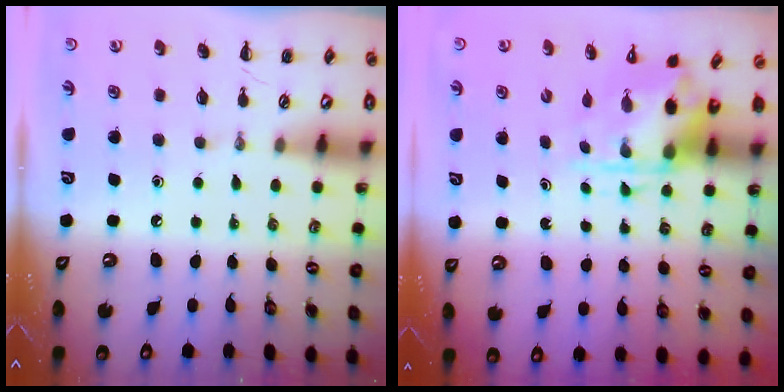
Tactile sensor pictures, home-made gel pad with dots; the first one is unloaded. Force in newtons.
{"total": 3.8, "press": 3.7, "slide": 0.9}